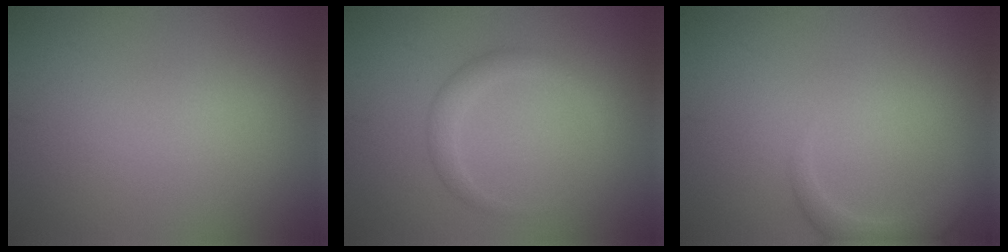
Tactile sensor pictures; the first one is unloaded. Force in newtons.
{"total": 2.0, "press": 2.0, "slide": 0.0}
{"total": 2.4, "press": 2.4, "slide": 0.3}